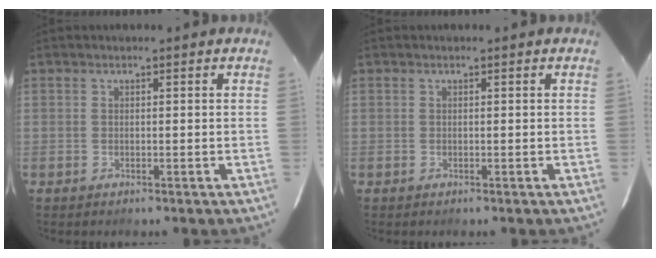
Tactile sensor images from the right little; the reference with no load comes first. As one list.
[{"total": 0.0}]